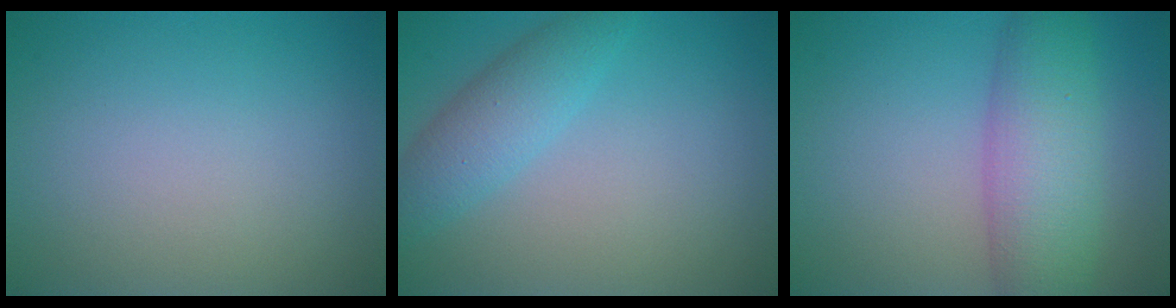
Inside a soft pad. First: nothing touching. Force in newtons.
{"total": 3.5, "press": 3.5, "slide": 0.2}
{"total": 6.7, "press": 6.7, "slide": 0.2}